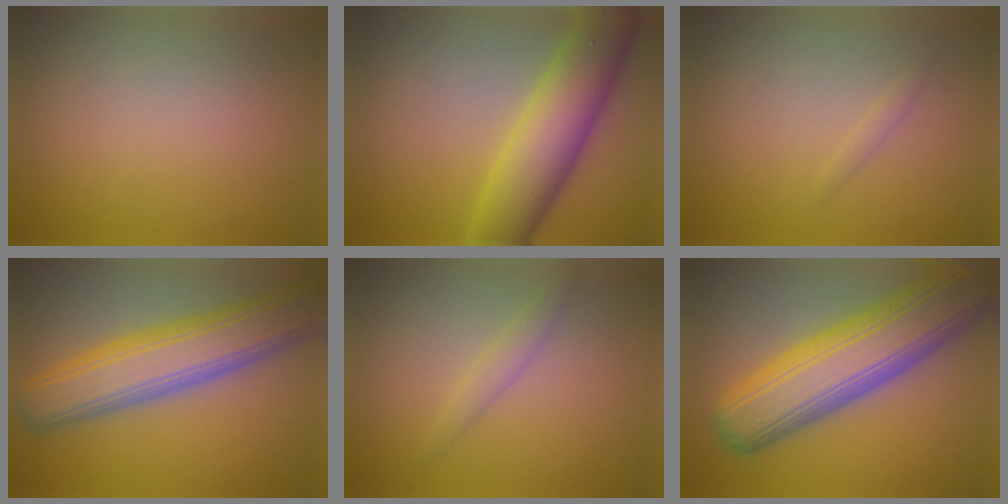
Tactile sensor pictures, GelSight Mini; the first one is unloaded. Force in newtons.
{"total": 8.7, "press": 8.7, "slide": 0.1}
{"total": 0.7, "press": 0.7, "slide": 0.0}
{"total": 8.9, "press": 8.9, "slide": 0.2}
{"total": 1.4, "press": 1.4, "slide": 0.0}
{"total": 11.9, "press": 11.9, "slide": 0.5}